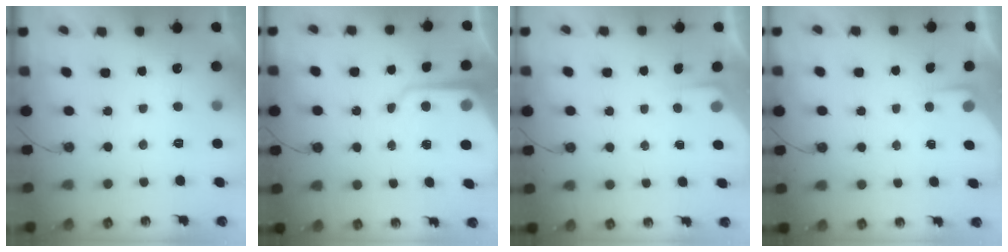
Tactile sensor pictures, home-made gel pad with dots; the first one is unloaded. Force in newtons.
{"total": 8.3, "press": 8.3, "slide": 0.7}
{"total": 2.4, "press": 2.3, "slide": 0.4}
{"total": 2.8, "press": 2.8, "slide": 0.5}